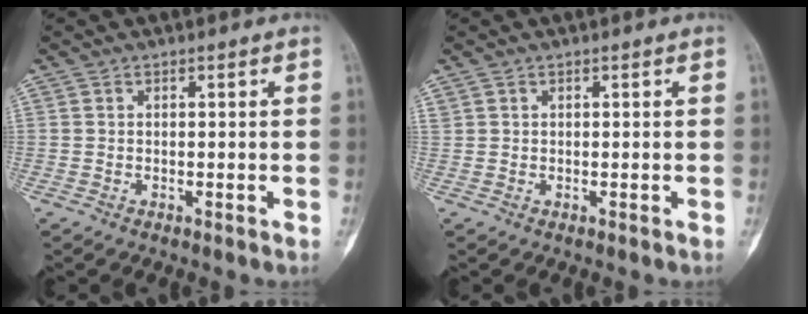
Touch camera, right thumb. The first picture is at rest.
{"total": 0.5, "force": [0.4, 0.4, 0.1], "torque": [0.002, 0.004, 0.007]}